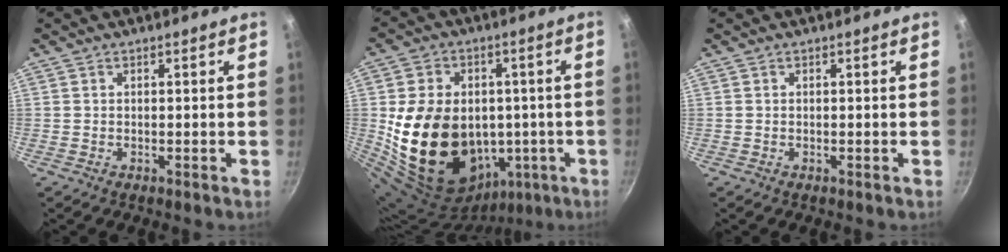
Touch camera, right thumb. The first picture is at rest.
{"total": 22.0, "force": [-1.9, 17.0, 13.9], "torque": [-0.210, 0.024, -0.008]}
{"total": 0.0}